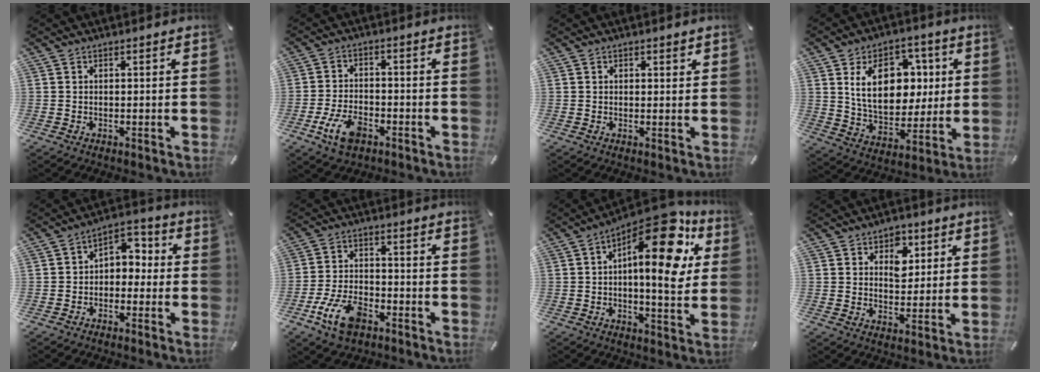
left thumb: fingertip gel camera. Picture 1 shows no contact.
{"total": 8.4, "force": [-4.1, 4.9, 5.5], "torque": [-0.128, 0.009, -0.076]}
{"total": 0.9, "force": [0.6, 0.6, 0.4], "torque": [0.001, 0.000, 0.008]}
{"total": 16.4, "force": [4.8, 11.8, 10.3], "torque": [-0.163, 0.000, 0.089]}
{"total": 4.6, "force": [-1.5, 3.8, 2.2], "torque": [-0.031, 0.011, -0.033]}
{"total": 10.2, "force": [-5.5, 5.7, 6.5], "torque": [-0.140, 0.018, -0.099]}
{"total": 19.1, "force": [7.8, 7.4, 15.8], "torque": [-0.214, -0.057, 0.120]}
{"total": 6.4, "force": [2.8, 4.8, 3.3], "torque": [-0.031, -0.009, 0.041]}